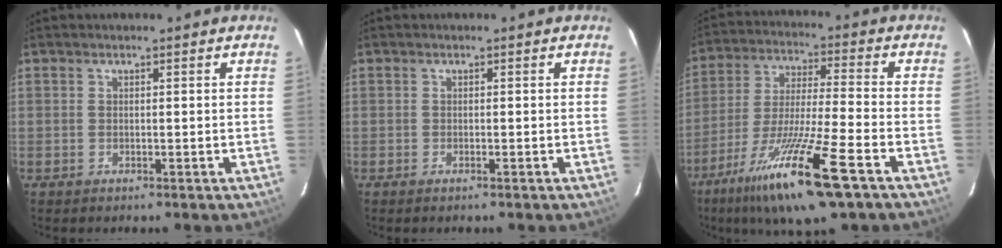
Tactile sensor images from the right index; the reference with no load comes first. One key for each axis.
{"total": 0.6, "fx": -0.4, "fy": 0.0, "fz": 0.3, "tx": -0.006, "ty": 0.001, "tz": -0.008}
{"total": 18.6, "fx": -11.2, "fy": 1.6, "fz": 14.8, "tx": -0.295, "ty": -0.048, "tz": -0.199}